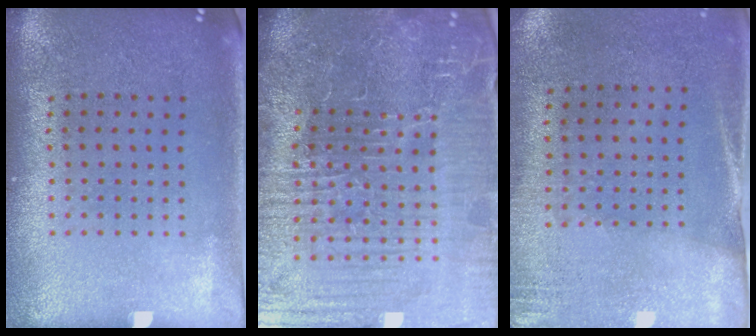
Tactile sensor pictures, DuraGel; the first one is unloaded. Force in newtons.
{"total": 6.9, "press": 6.3, "slide": 2.9}
{"total": 2.7, "press": 2.3, "slide": 1.3}